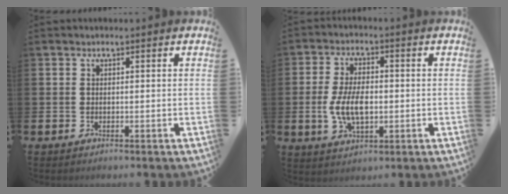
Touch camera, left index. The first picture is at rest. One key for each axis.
{"total": 6.6, "fx": -0.5, "fy": 3.5, "fz": 5.6, "tx": -0.108, "ty": -0.004, "tz": -0.016}